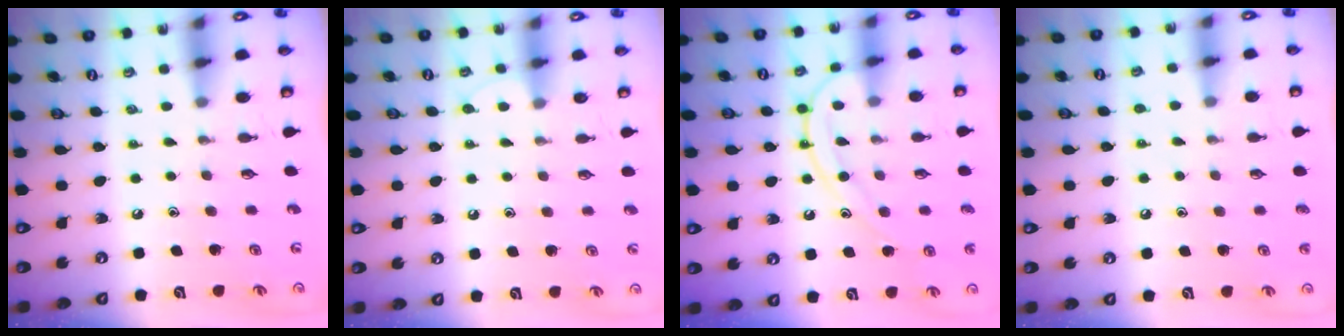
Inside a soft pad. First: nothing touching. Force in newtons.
{"total": 6.0, "press": 6.0, "slide": 0.7}
{"total": 11.9, "press": 11.9, "slide": 0.8}
{"total": 6.3, "press": 6.2, "slide": 0.7}